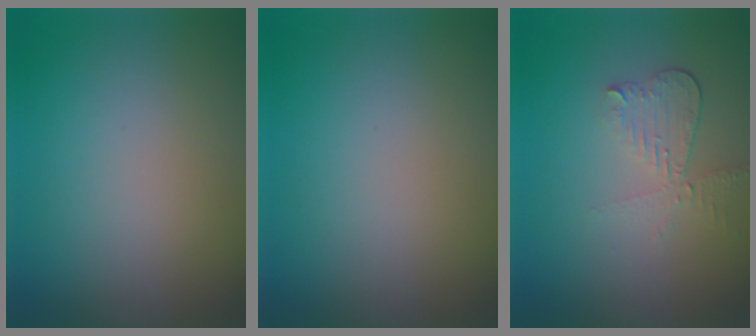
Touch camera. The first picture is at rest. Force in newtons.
{"total": 0.0}
{"total": 3.0, "press": 2.6, "slide": 1.4}